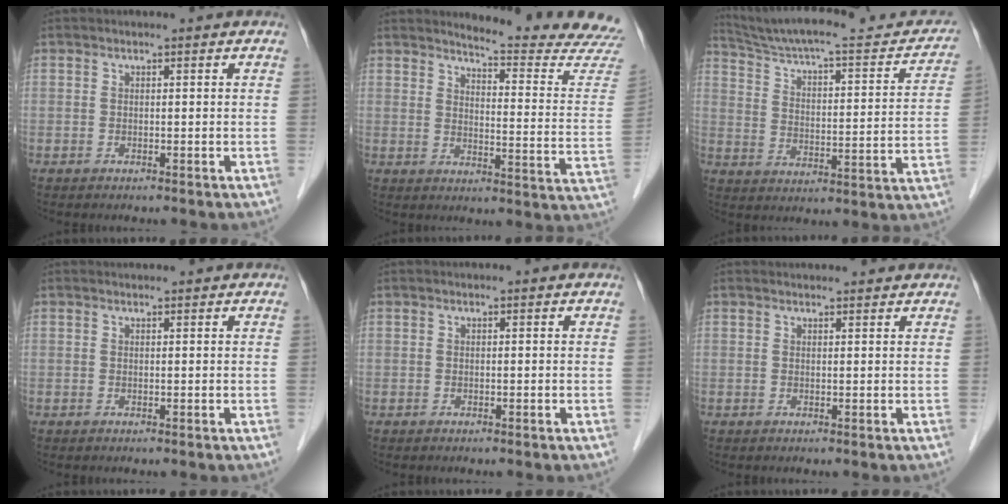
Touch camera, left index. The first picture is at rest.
{"total": 16.6, "force": [16.2, -1.1, 3.2], "torque": [-0.042, -0.133, 0.176]}
{"total": 24.0, "force": [21.6, 3.9, 9.7], "torque": [-0.145, -0.017, 0.291]}
{"total": 2.1, "force": [2.0, 0.3, 0.5], "torque": [-0.011, 0.020, 0.027]}
{"total": 0.9, "force": [0.8, 0.1, 0.2], "torque": [-0.006, 0.014, 0.010]}
{"total": 4.3, "force": [4.2, 0.5, 0.4], "torque": [-0.012, 0.029, 0.058]}